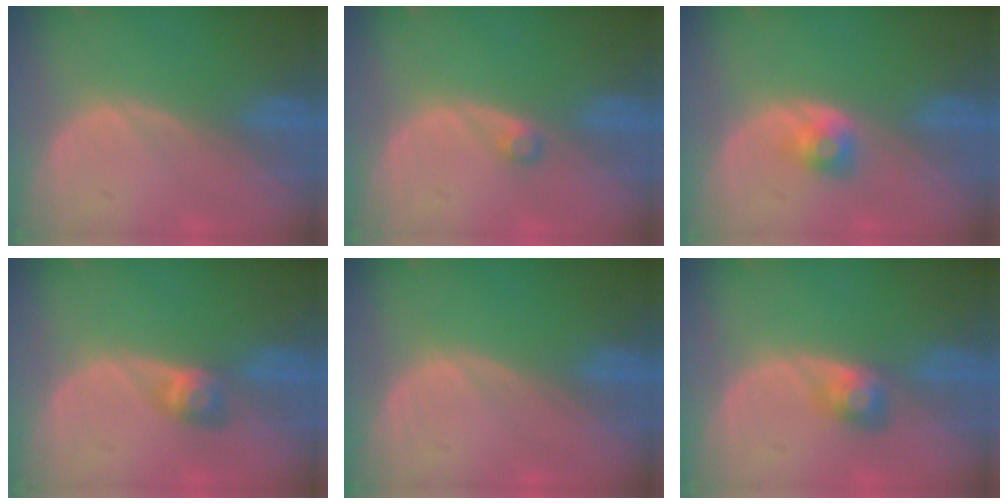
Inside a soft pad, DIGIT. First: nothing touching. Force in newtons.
{"total": 1.2, "press": 1.2, "slide": 0.2}
{"total": 2.6, "press": 2.3, "slide": 1.1}
{"total": 2.9, "press": 2.6, "slide": 1.4}
{"total": 0.0}
{"total": 2.7, "press": 2.7, "slide": 0.3}